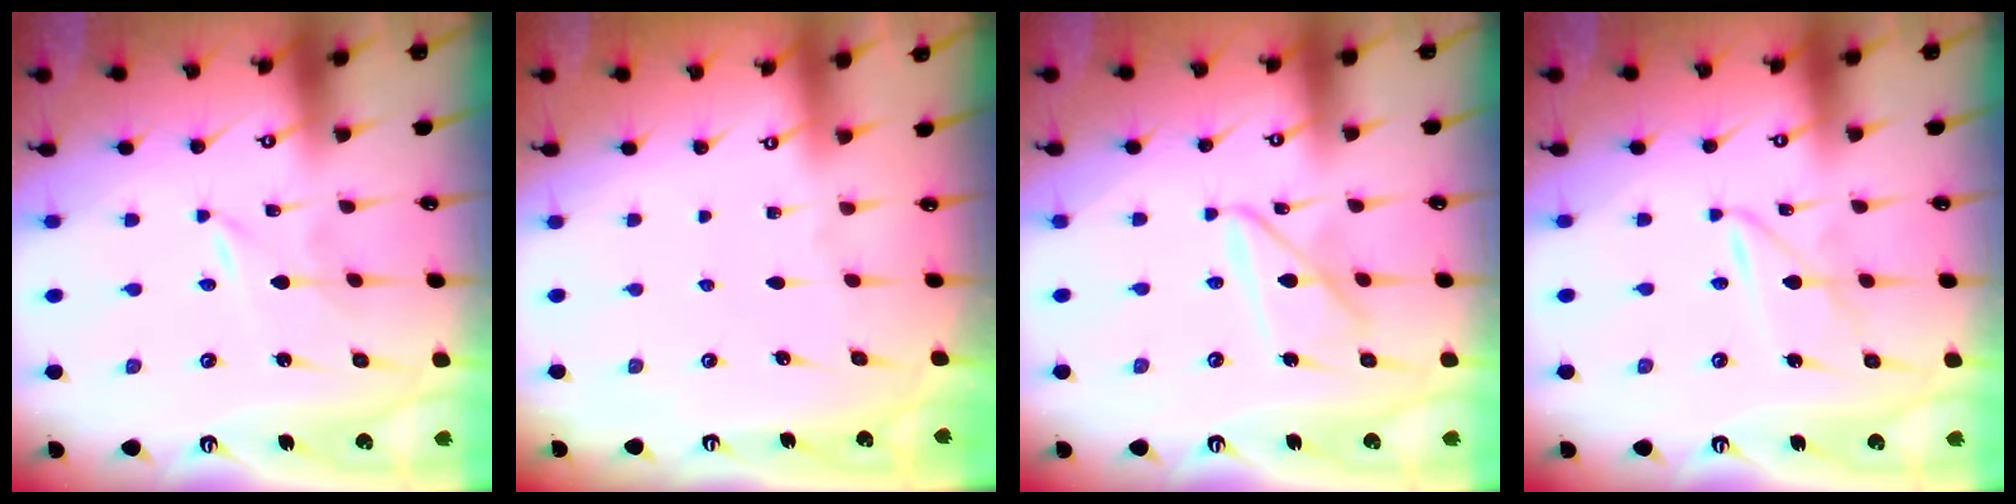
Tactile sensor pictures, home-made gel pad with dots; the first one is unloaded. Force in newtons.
{"total": 0.0}
{"total": 9.9, "press": 9.9, "slide": 0.8}
{"total": 3.8, "press": 3.8, "slide": 0.4}